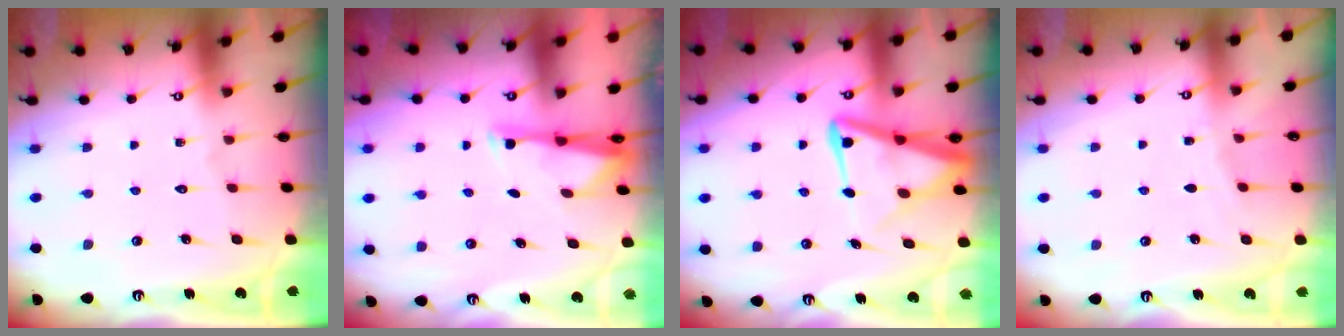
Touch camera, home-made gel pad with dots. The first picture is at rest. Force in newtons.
{"total": 3.0, "press": 2.9, "slide": 0.5}
{"total": 10.2, "press": 10.1, "slide": 1.1}
{"total": 1.8, "press": 1.8, "slide": 0.3}